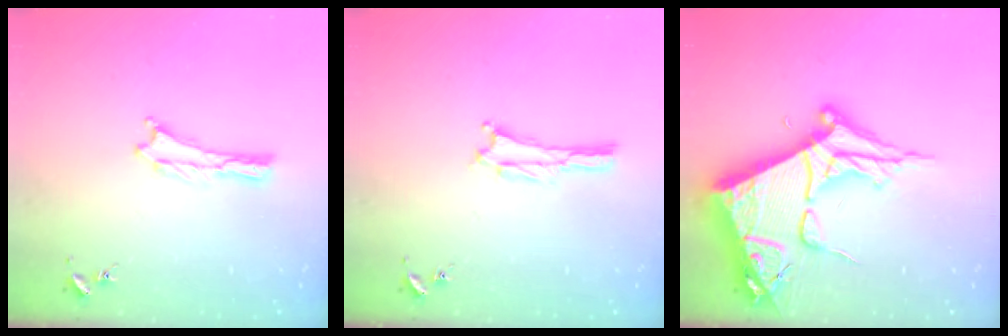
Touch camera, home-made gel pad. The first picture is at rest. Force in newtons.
{"total": 0.0}
{"total": 14.3, "press": 14.2, "slide": 1.4}